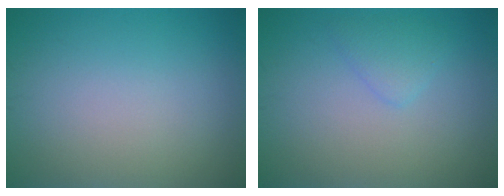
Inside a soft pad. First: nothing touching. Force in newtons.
{"total": 1.6, "press": 1.6, "slide": 0.1}